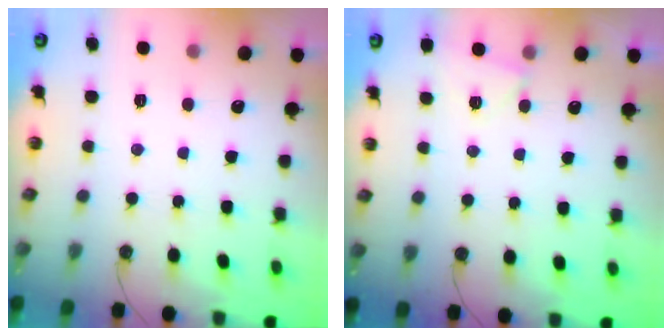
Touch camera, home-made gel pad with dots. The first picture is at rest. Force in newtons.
{"total": 3.4, "press": 2.1, "slide": 2.7}